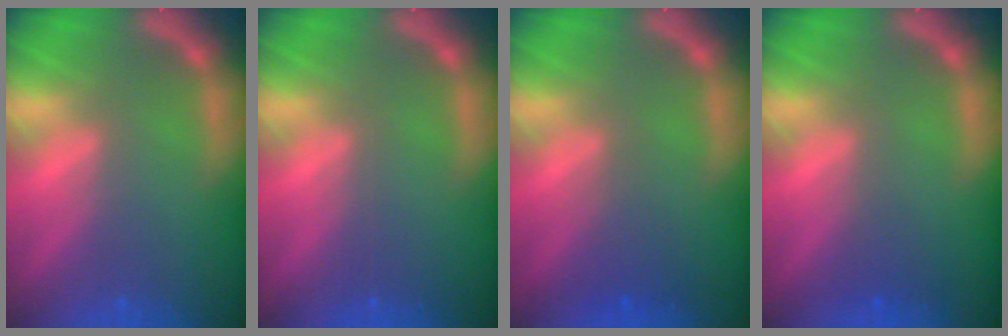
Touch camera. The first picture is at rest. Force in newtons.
{"total": 0.0}
{"total": 2.0}
{"total": 1.0}